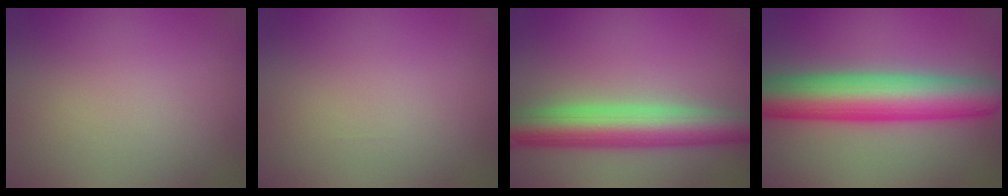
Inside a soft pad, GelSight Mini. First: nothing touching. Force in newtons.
{"total": 0.0}
{"total": 7.6, "press": 7.6, "slide": 0.1}
{"total": 9.9, "press": 9.9, "slide": 0.1}